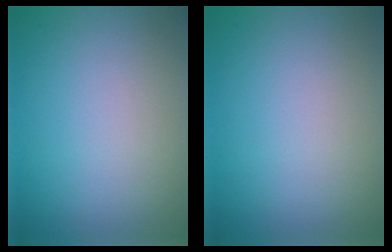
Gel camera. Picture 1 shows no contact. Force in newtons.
{"total": 0.0}